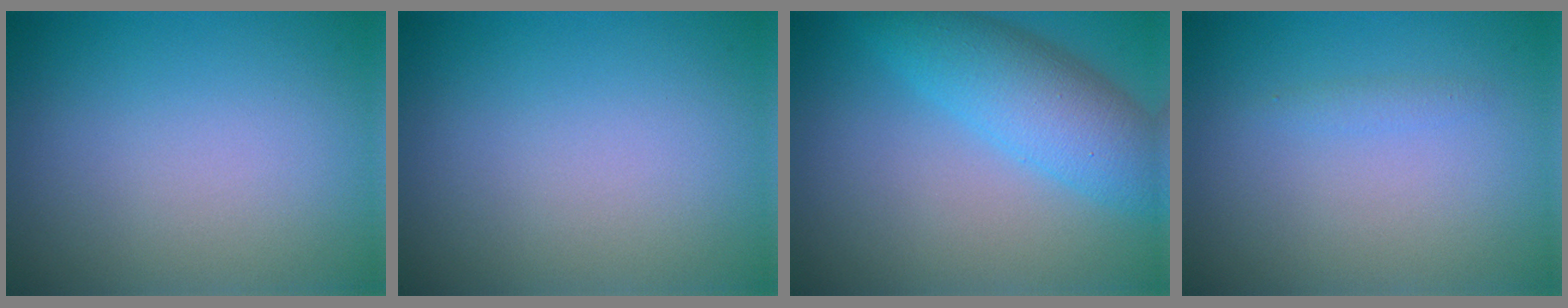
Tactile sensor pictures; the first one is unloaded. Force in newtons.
{"total": 0.0}
{"total": 6.4, "press": 6.4, "slide": 0.2}
{"total": 0.7, "press": 0.7, "slide": 0.0}